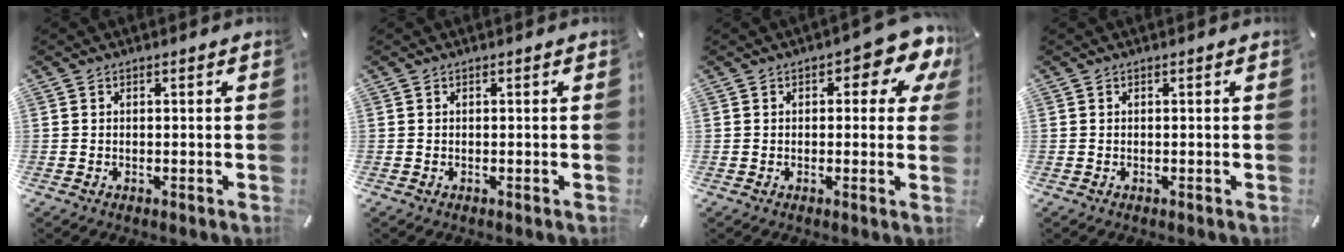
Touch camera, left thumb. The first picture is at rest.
{"total": 0.0}
{"total": 7.9, "force": [3.5, 3.7, 6.0], "torque": [-0.075, -0.015, 0.054]}
{"total": 0.0}